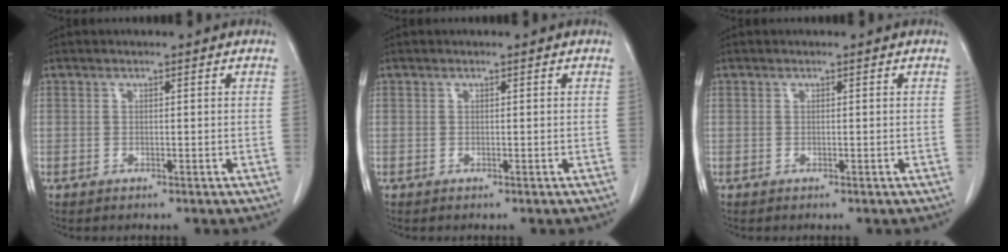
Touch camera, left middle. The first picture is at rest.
{"total": 0.0}
{"total": 0.0}